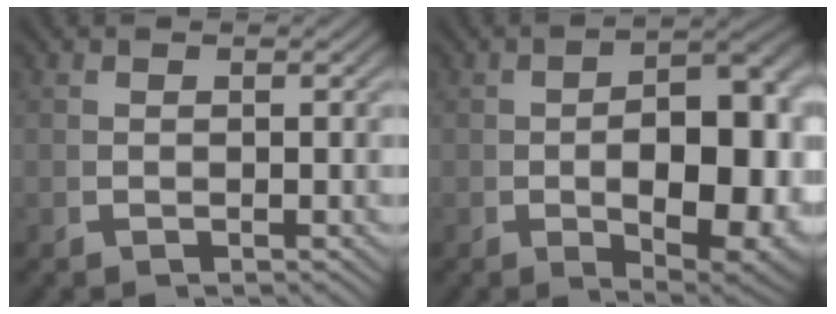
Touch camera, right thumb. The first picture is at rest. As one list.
[{"total": 12.5, "force": [-1.6, 6.3, 10.6], "torque": [-0.163, -0.037, -0.002]}]